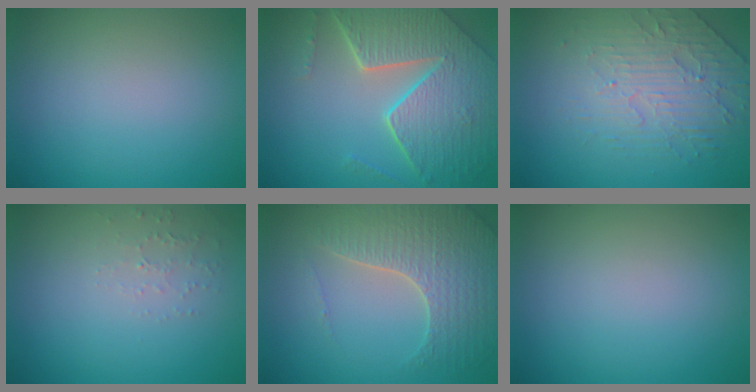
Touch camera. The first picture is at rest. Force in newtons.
{"total": 8.4, "press": 6.0, "slide": 5.9}
{"total": 4.5, "press": 3.4, "slide": 3.0}
{"total": 1.3, "press": 1.3, "slide": 0.4}
{"total": 5.0, "press": 4.4, "slide": 2.3}
{"total": 0.0}